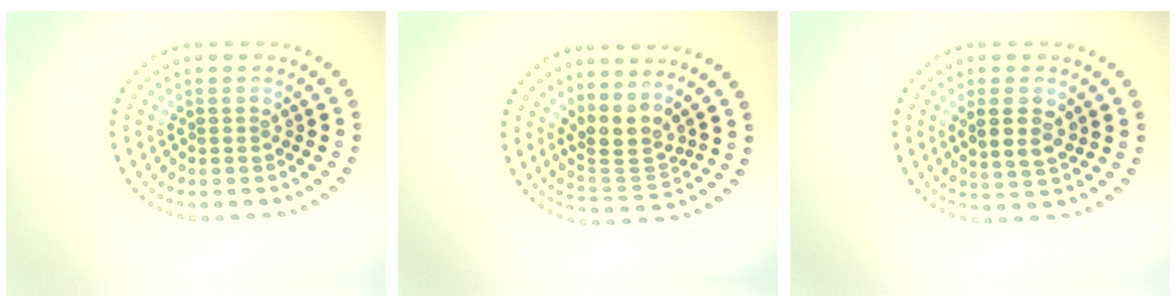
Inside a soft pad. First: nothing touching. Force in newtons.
{"total": 3.2, "press": 2.3, "slide": 2.2}
{"total": 2.9, "press": 2.8, "slide": 0.8}